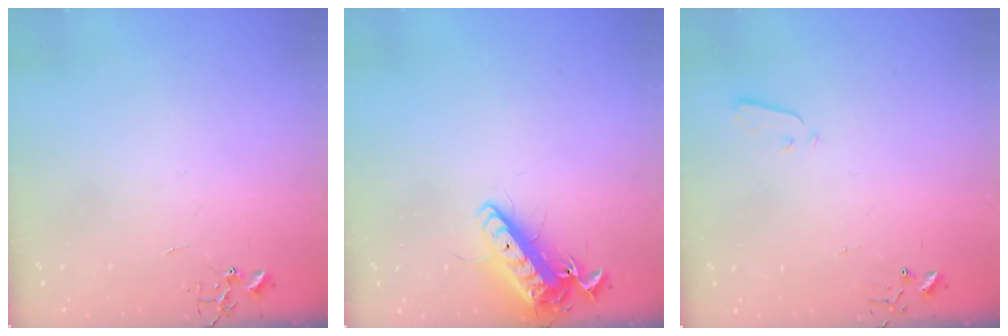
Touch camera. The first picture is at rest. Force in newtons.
{"total": 13.6, "press": 13.4, "slide": 2.3}
{"total": 2.9, "press": 2.9, "slide": 0.4}